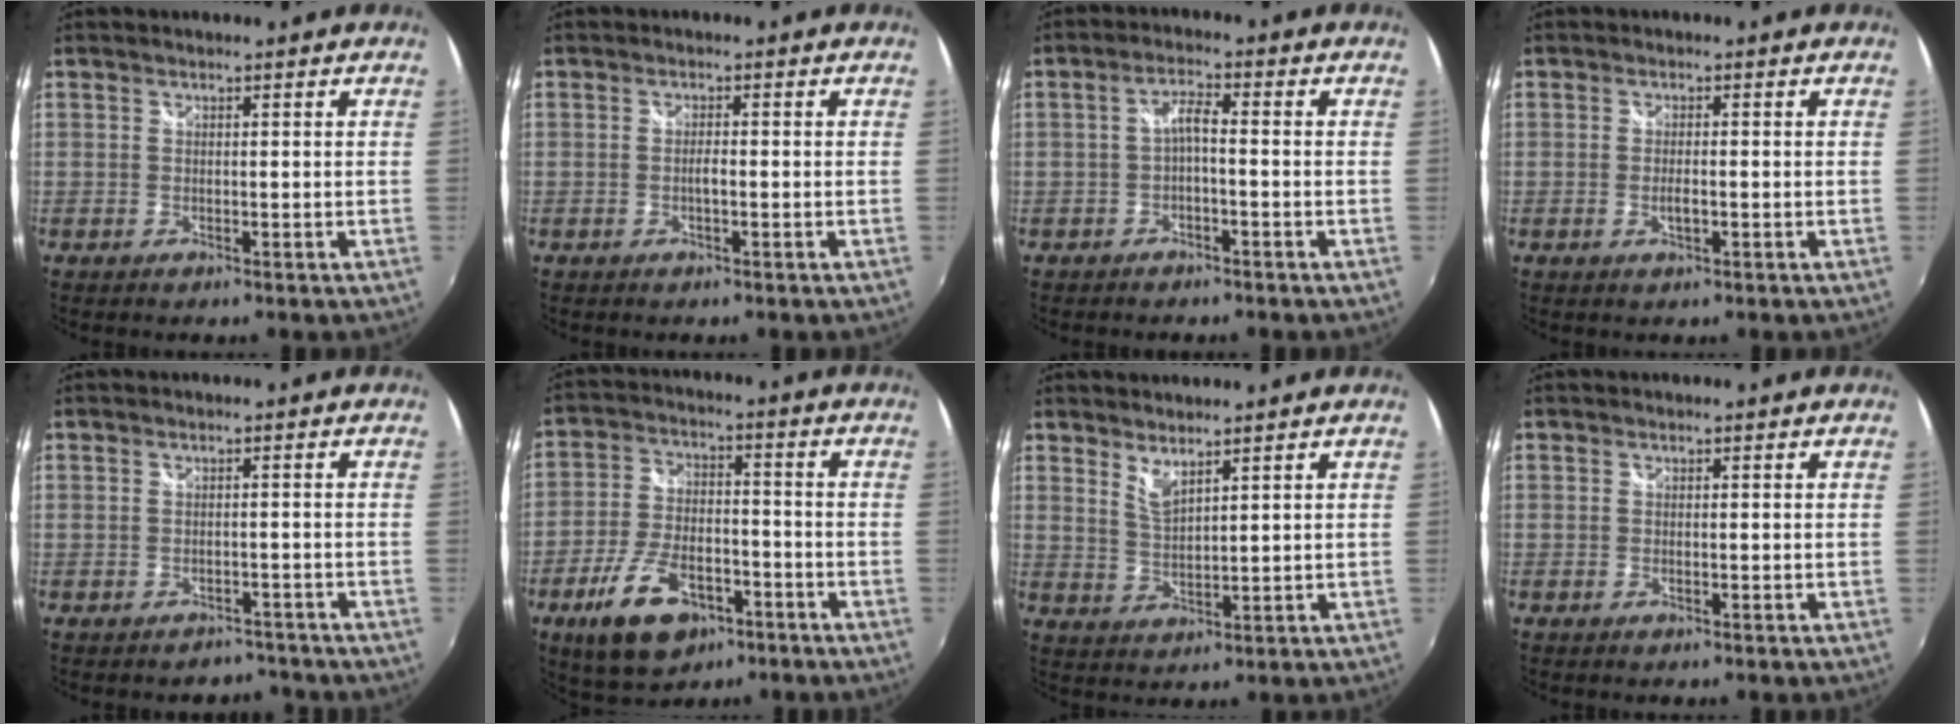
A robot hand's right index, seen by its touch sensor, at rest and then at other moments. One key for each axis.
{"total": 1.2, "fx": -0.5, "fy": 0.2, "fz": 1.1, "tx": -0.022, "ty": 0.001, "tz": -0.009}
{"total": 2.9, "fx": -1.1, "fy": 0.6, "fz": 2.6, "tx": -0.055, "ty": 0.007, "tz": -0.021}
{"total": 1.9, "fx": -0.6, "fy": 0.6, "fz": 1.7, "tx": -0.033, "ty": -0.003, "tz": -0.009}
{"total": 3.2, "fx": -2.7, "fy": 1.8, "fz": -0.3, "tx": 0.008, "ty": 0.012, "tz": -0.033}
{"total": 13.8, "fx": -7.3, "fy": 7.3, "fz": 9.1, "tx": -0.194, "ty": -0.008, "tz": -0.123}
{"total": 3.6, "fx": 2.9, "fy": 0.6, "fz": 1.9, "tx": -0.036, "ty": -0.006, "tz": 0.052}
{"total": 0.0}